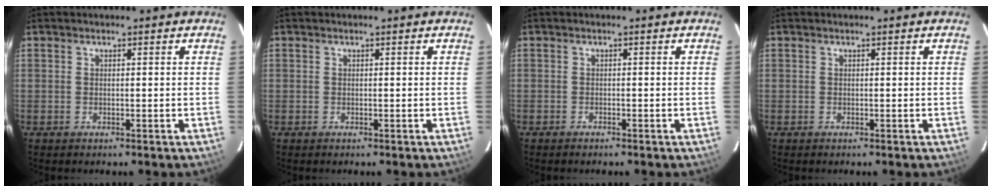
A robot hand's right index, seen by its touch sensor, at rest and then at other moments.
{"total": 0.0}
{"total": 0.8, "force": [-0.7, 0.2, 0.1], "torque": [-0.007, 0.002, -0.014]}
{"total": 0.0}